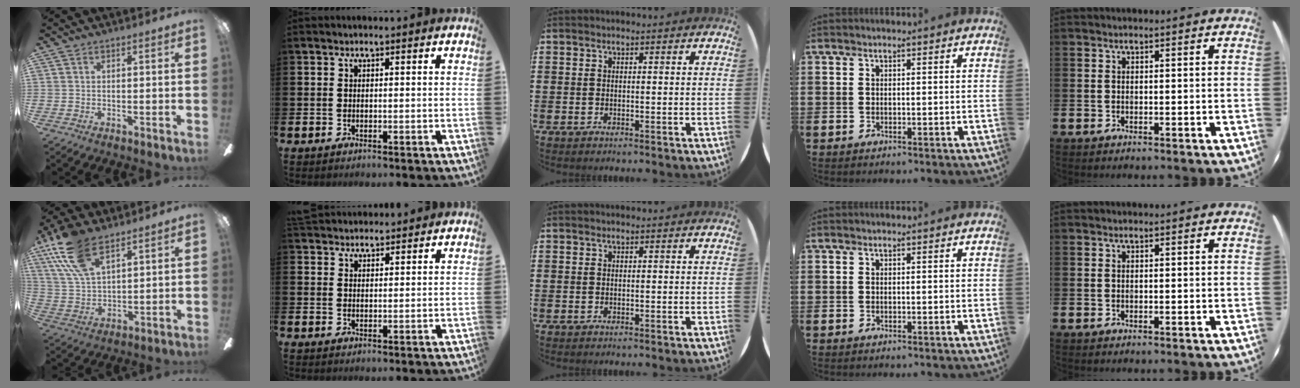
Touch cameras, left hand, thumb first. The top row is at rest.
{"thumb": {"total": 15.5, "force": [9.6, 6.9, 10.1], "torque": [-0.231, -0.028, 0.174]}, "index": {"total": 2.7, "force": [2.6, 0.7, -0.1], "torque": [-0.003, -0.009, 0.049]}}